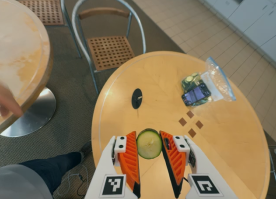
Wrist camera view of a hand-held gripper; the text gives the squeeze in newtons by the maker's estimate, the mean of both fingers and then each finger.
{"total": 6.1, "left": 6.0, "right": 6.2}